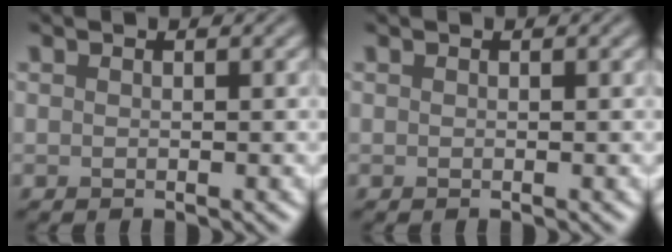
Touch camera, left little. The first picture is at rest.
{"total": 0.0}